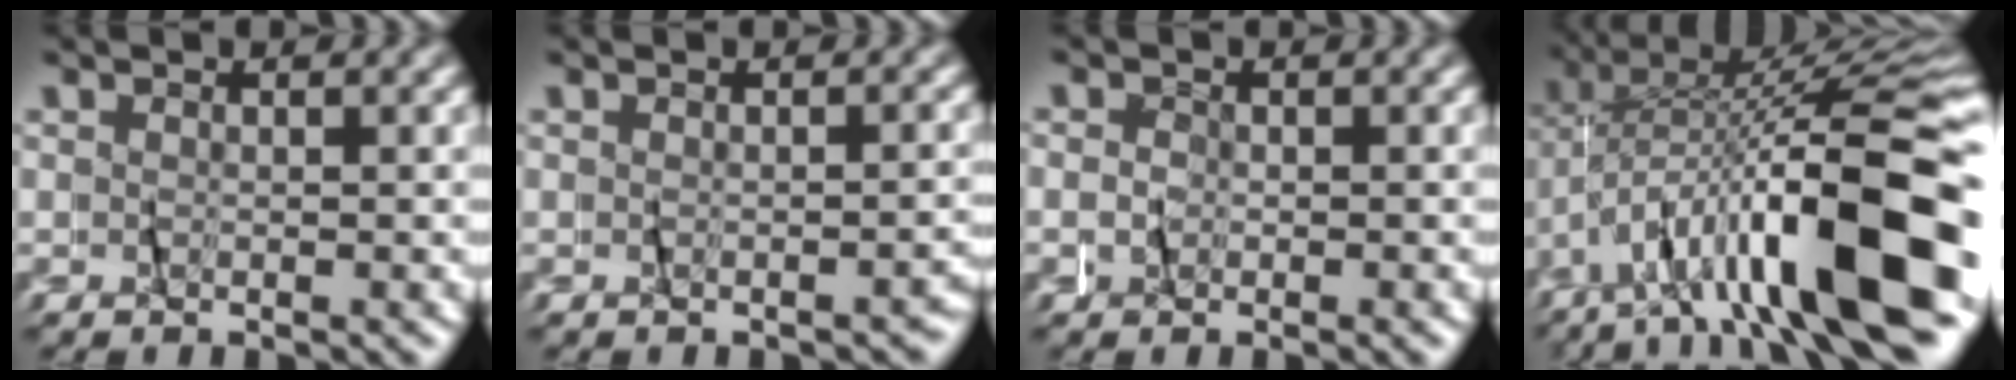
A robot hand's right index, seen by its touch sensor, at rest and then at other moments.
{"total": 1.1, "force": [-1.1, 0.0, 0.2], "torque": [-0.007, 0.001, -0.016]}
{"total": 1.1, "force": [-0.8, 0.2, -0.8], "torque": [0.014, -0.004, -0.016]}
{"total": 14.5, "force": [-5.5, 5.9, 12.1], "torque": [-0.177, -0.010, -0.075]}